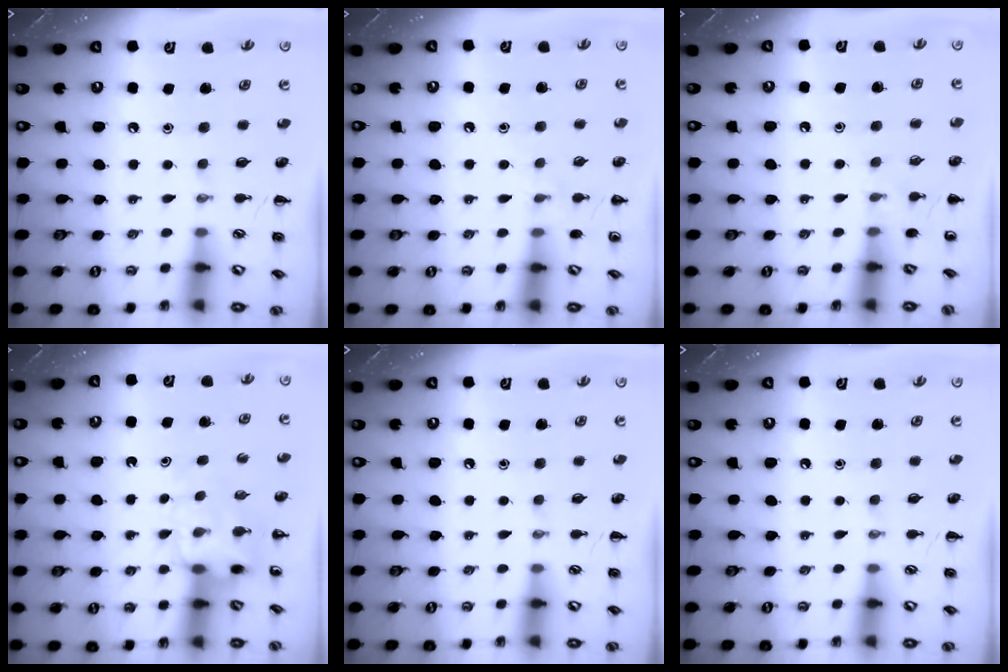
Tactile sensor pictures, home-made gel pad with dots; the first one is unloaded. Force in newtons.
{"total": 6.1, "press": 5.7, "slide": 2.2}
{"total": 5.9, "press": 5.5, "slide": 2.0}
{"total": 5.3, "press": 5.3, "slide": 0.5}
{"total": 0.0}
{"total": 0.0}